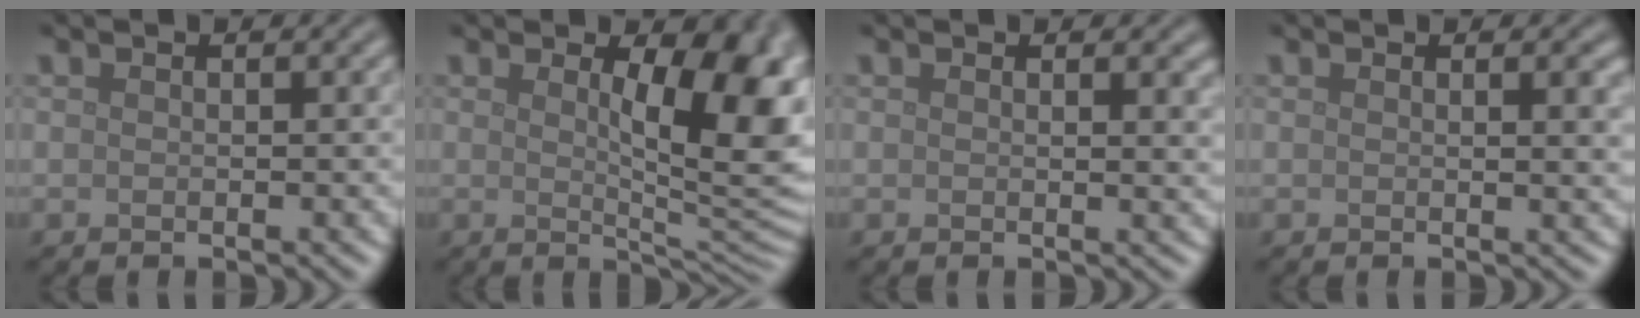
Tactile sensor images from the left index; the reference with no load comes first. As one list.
[{"total": 9.1, "force": [2.0, 2.8, 8.4], "torque": [-0.115, -0.004, 0.035]}, {"total": 1.6, "force": [0.9, 0.6, 1.2], "torque": [-0.007, 0.000, 0.012]}, {"total": 2.1, "force": [0.8, 0.7, 1.8], "torque": [-0.012, 0.002, 0.009]}]